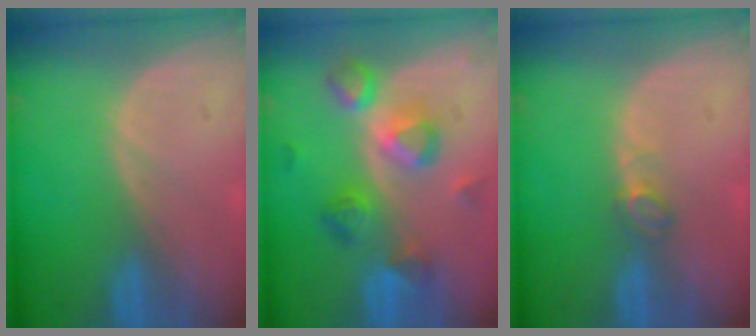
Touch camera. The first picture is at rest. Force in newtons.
{"total": 7.6, "press": 7.6, "slide": 0.6}
{"total": 2.0, "press": 1.9, "slide": 0.4}